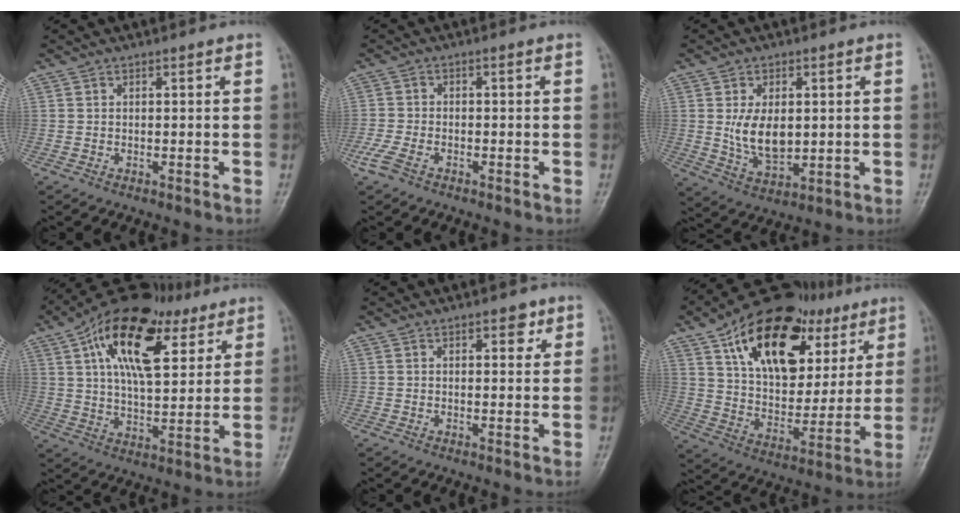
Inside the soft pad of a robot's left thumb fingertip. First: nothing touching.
{"total": 4.2, "force": [-2.6, 2.0, 2.7], "torque": [-0.071, 0.007, -0.052]}
{"total": 9.0, "force": [0.8, 5.5, 7.1], "torque": [-0.112, -0.012, 0.028]}
{"total": 21.1, "force": [9.6, 10.4, 15.7], "torque": [-0.230, -0.015, 0.158]}
{"total": 2.9, "force": [1.6, 1.4, 2.0], "torque": [-0.011, -0.005, 0.021]}
{"total": 26.3, "force": [12.3, 15.0, 17.8], "torque": [-0.240, -0.012, 0.201]}